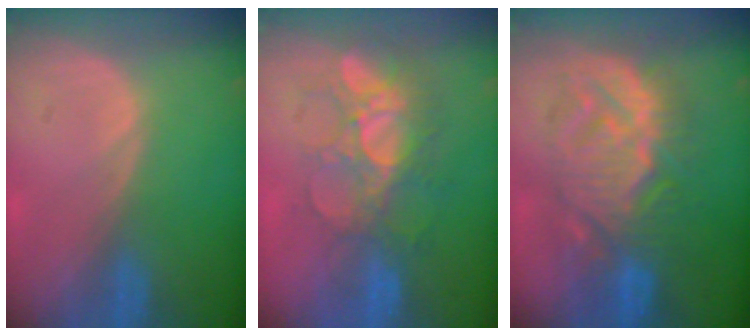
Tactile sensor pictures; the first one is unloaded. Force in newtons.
{"total": 8.7, "press": 7.8, "slide": 3.7}
{"total": 10.2, "press": 10.2, "slide": 0.5}